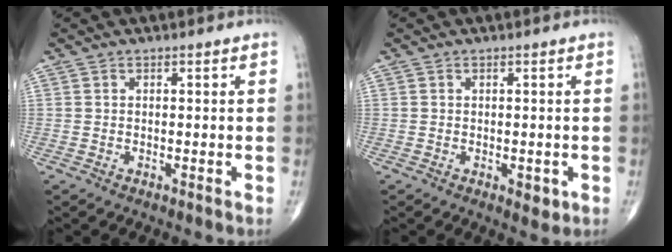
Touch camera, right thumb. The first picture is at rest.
{"total": 2.3, "force": [-0.6, 1.3, 1.8], "torque": [-0.014, -0.002, -0.005]}